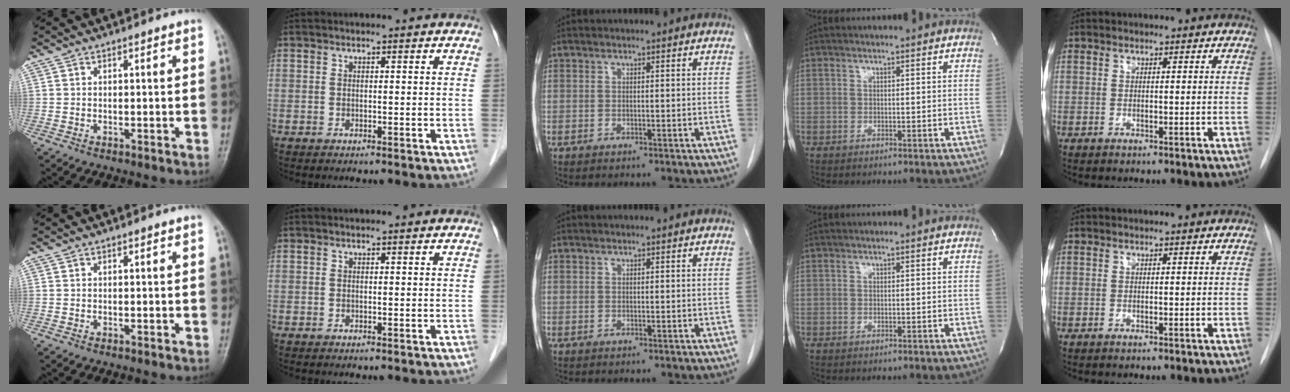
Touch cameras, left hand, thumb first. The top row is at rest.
{}